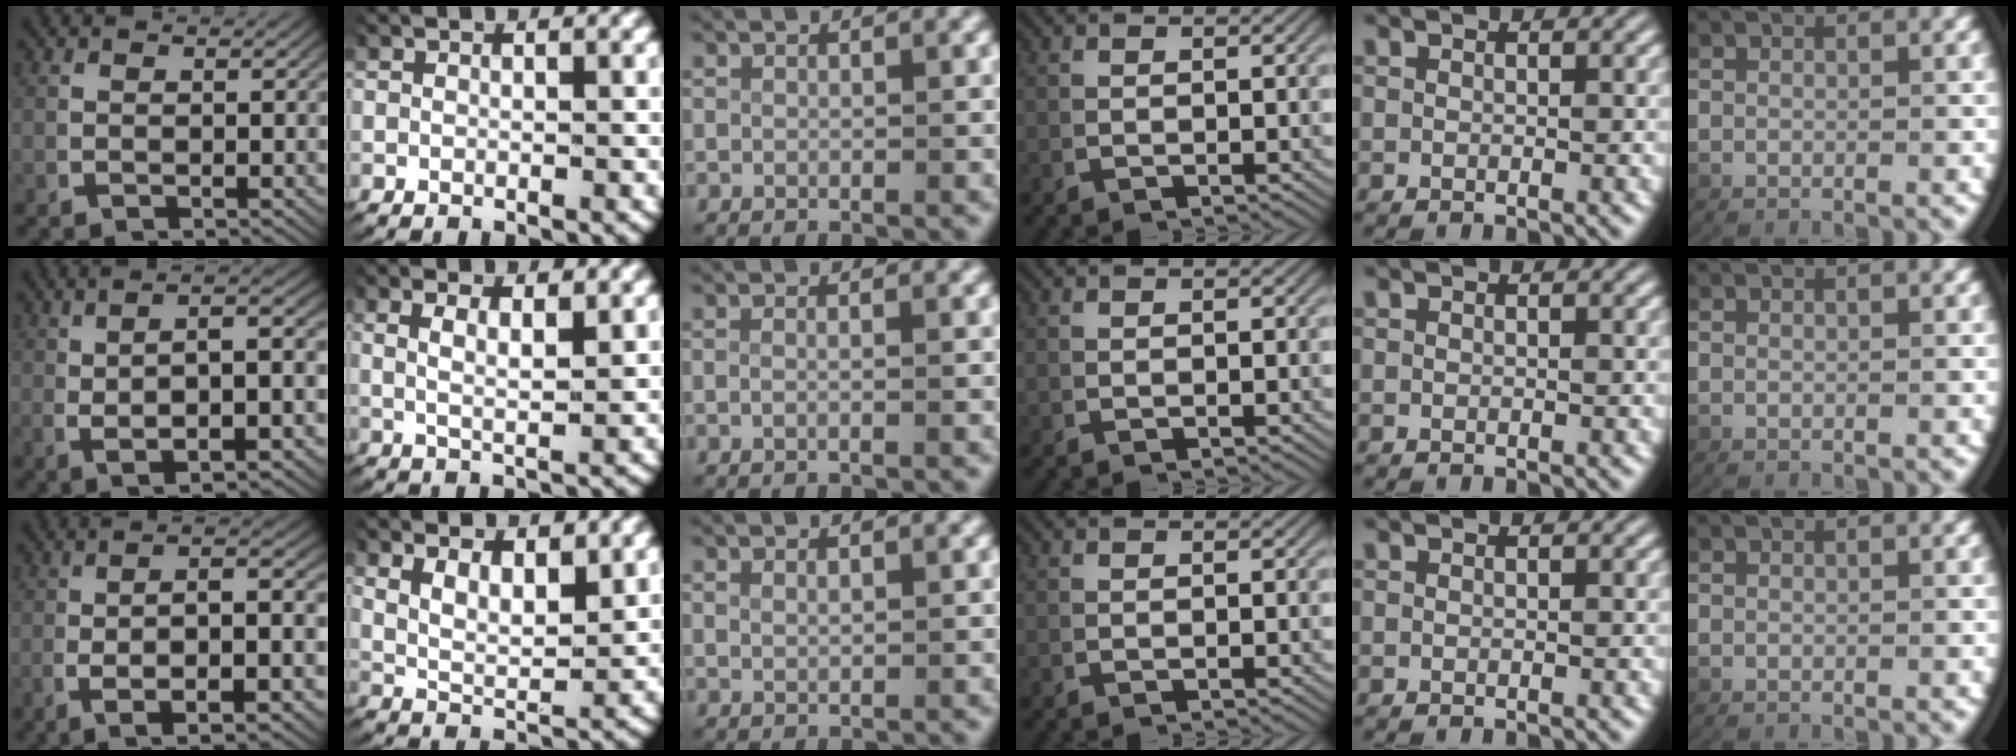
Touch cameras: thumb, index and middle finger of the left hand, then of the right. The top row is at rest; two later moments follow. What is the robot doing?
{"motion": "lift_and_place", "object": "towel"}